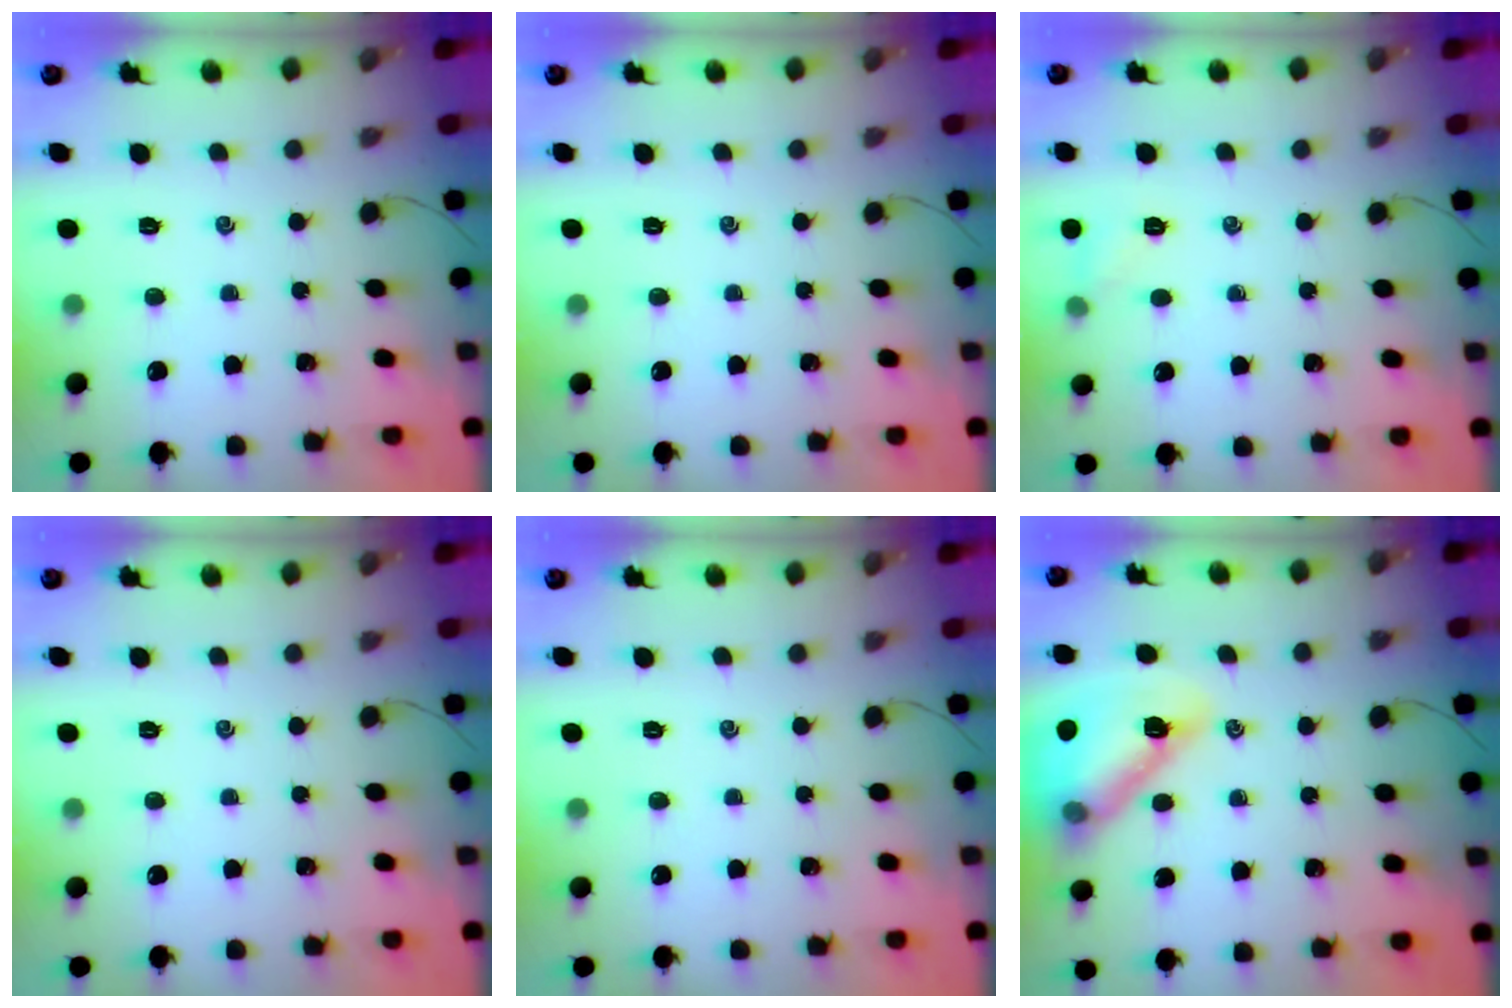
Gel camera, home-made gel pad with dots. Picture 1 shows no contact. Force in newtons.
{"total": 0.0}
{"total": 4.1, "press": 3.9, "slide": 1.3}
{"total": 0.0}
{"total": 0.0}
{"total": 17.9, "press": 17.7, "slide": 2.6}